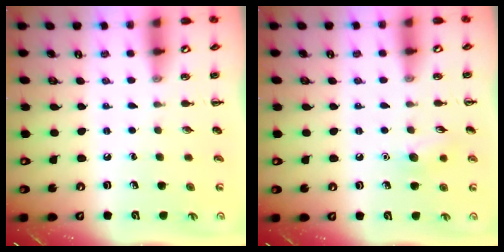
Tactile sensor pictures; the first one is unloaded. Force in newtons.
{"total": 7.5, "press": 7.2, "slide": 2.1}